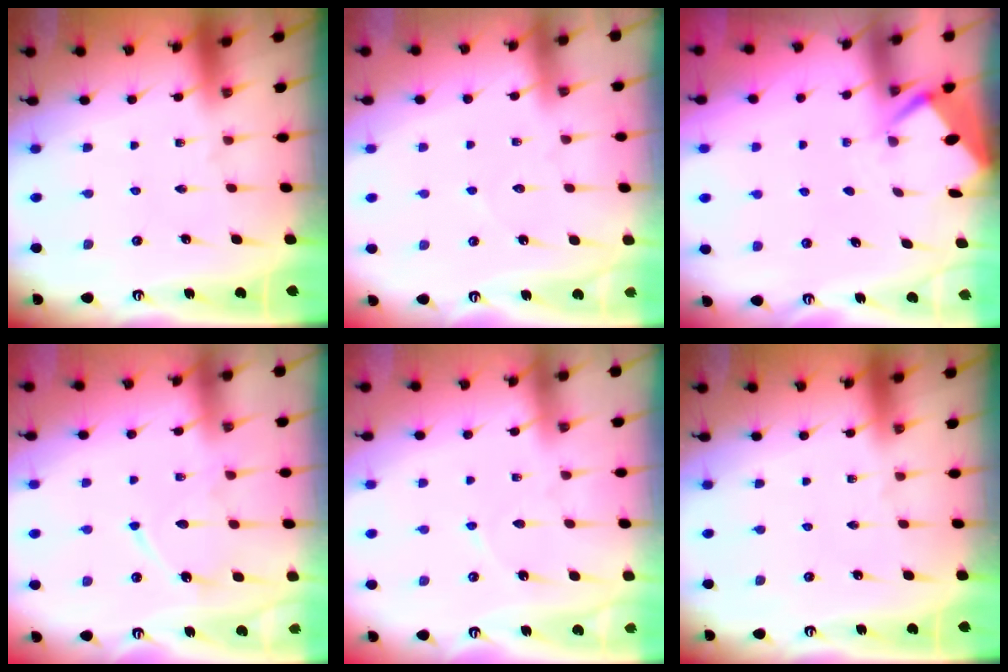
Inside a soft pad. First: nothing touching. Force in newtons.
{"total": 2.4, "press": 2.4, "slide": 0.3}
{"total": 2.6, "press": 2.6, "slide": 0.3}
{"total": 9.9, "press": 9.9, "slide": 0.9}
{"total": 3.2, "press": 3.1, "slide": 0.4}
{"total": 0.0}